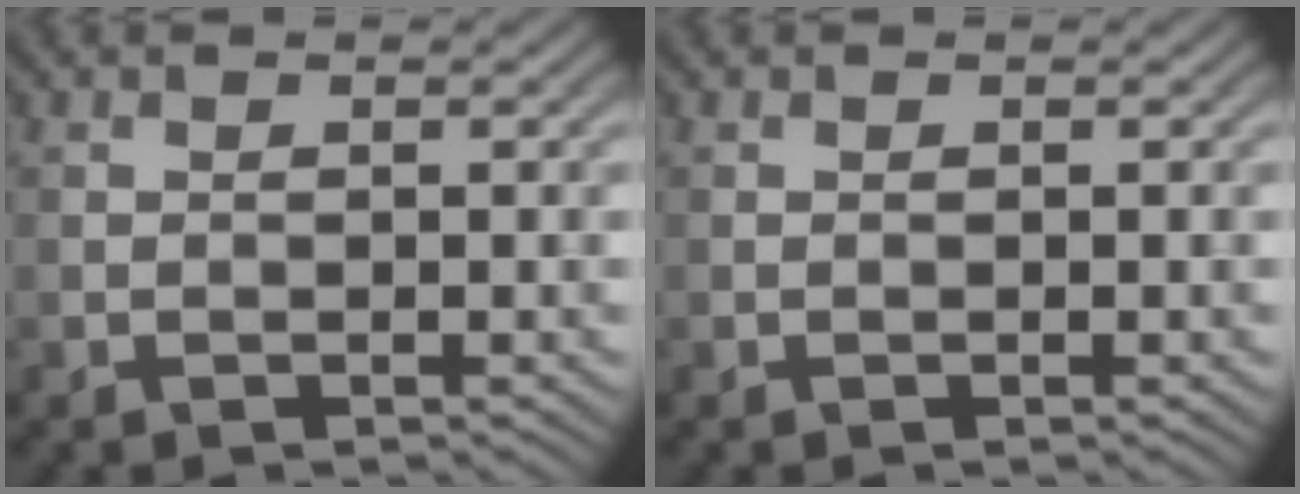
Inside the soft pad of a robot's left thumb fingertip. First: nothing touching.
{"total": 0.0}